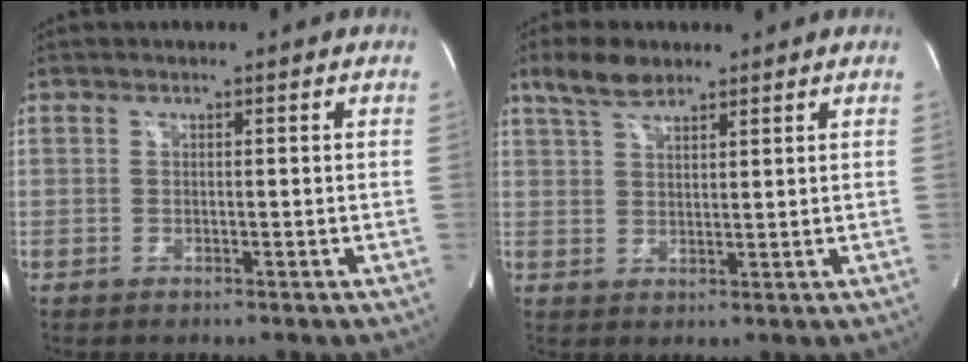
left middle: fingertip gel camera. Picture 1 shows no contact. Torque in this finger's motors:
{"motor_torque": [0.55, -0.52, 0.10, 0.02]}